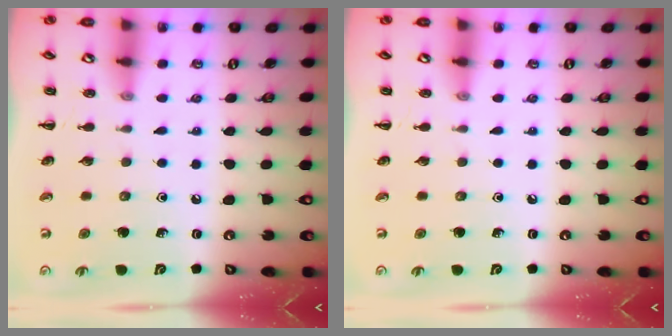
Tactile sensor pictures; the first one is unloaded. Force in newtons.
{"total": 0.0}